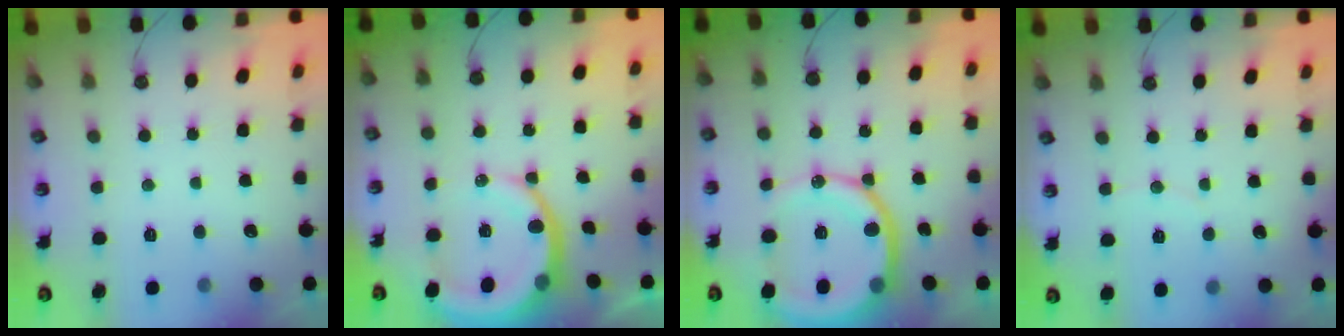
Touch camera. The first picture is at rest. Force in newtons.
{"total": 11.7, "press": 11.5, "slide": 1.6}
{"total": 16.9, "press": 16.8, "slide": 1.8}
{"total": 2.3, "press": 2.3, "slide": 0.2}